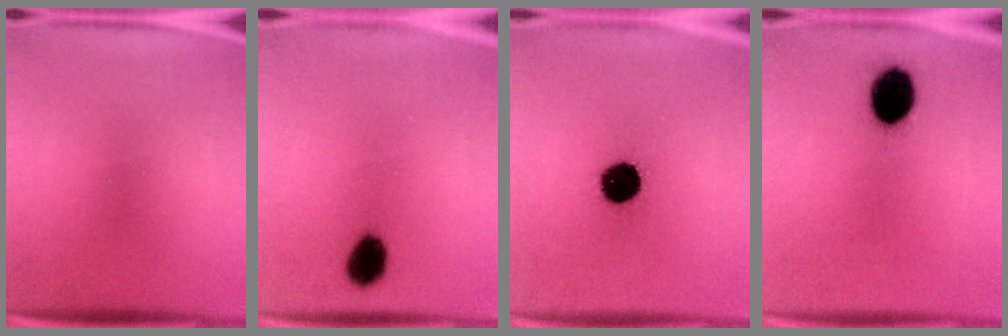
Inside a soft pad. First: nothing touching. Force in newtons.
{"total": 6.1}
{"total": 12.5}
{"total": 10.7}